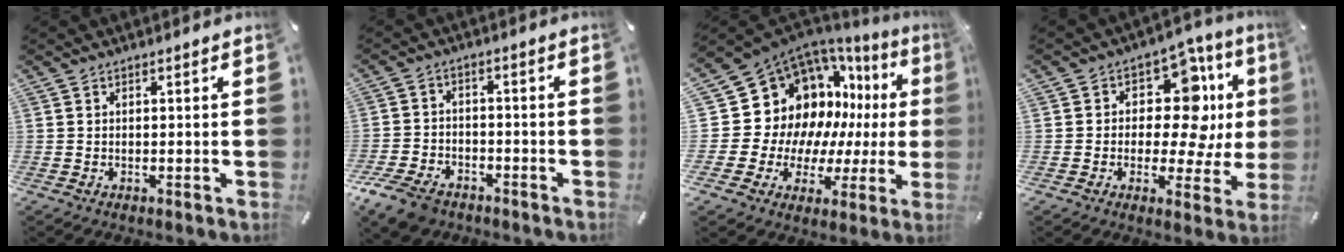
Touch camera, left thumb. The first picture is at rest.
{"total": 7.8, "force": [-5.2, 4.9, 3.1], "torque": [-0.070, 0.026, -0.100]}
{"total": 16.9, "force": [7.1, 13.6, 7.2], "torque": [-0.108, -0.090, 0.160]}
{"total": 15.2, "force": [3.1, 9.1, 11.8], "torque": [-0.165, -0.024, 0.055]}